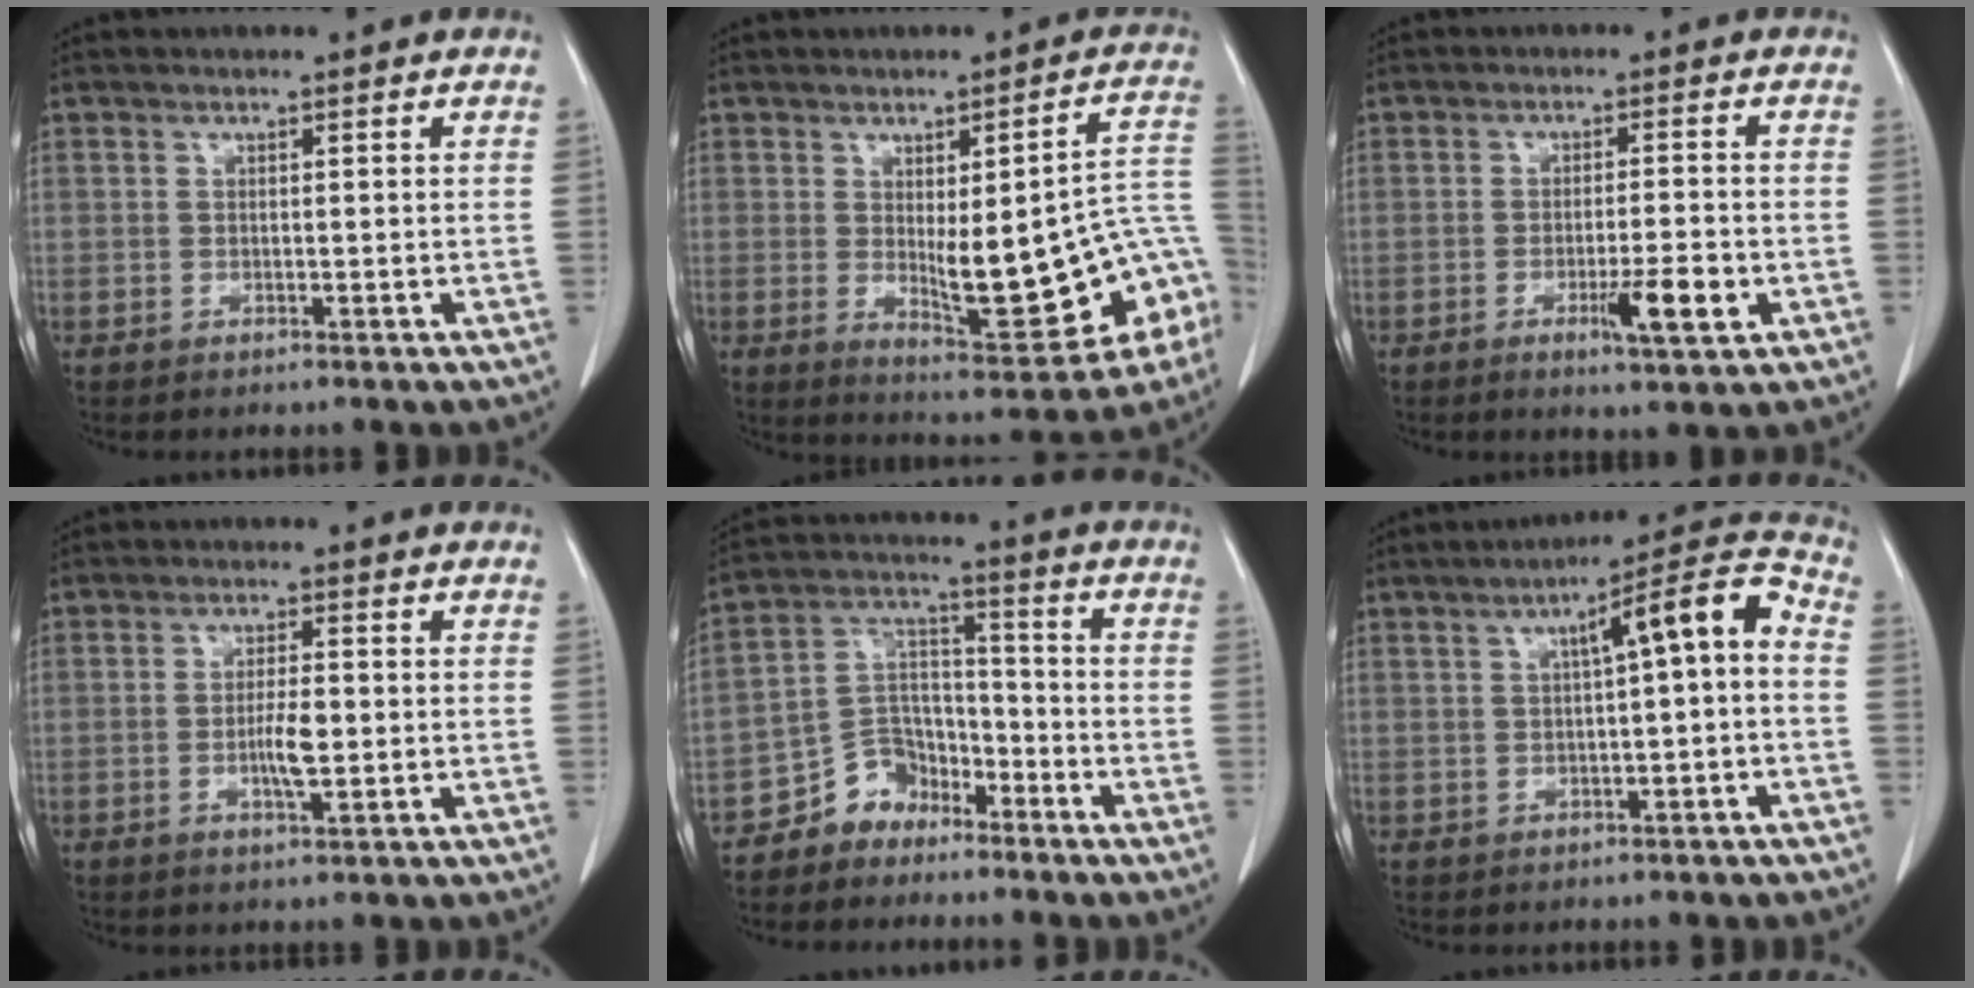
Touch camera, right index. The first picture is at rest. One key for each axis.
{"total": 17.8, "fx": -3.0, "fy": 4.3, "fz": 17.0, "tx": -0.166, "ty": 0.016, "tz": -0.019}
{"total": 6.3, "fx": -2.4, "fy": 0.7, "fz": 5.8, "tx": -0.091, "ty": -0.006, "tz": -0.033}
{"total": 4.2, "fx": -0.8, "fy": 0.8, "fz": 4.0, "tx": -0.076, "ty": -0.002, "tz": -0.013}
{"total": 7.5, "fx": -5.6, "fy": 4.9, "fz": 1.1, "tx": -0.017, "ty": 0.033, "tz": -0.105}
{"total": 8.9, "fx": 0.8, "fy": 1.0, "fz": 8.8, "tx": -0.127, "ty": 0.030, "tz": 0.008}